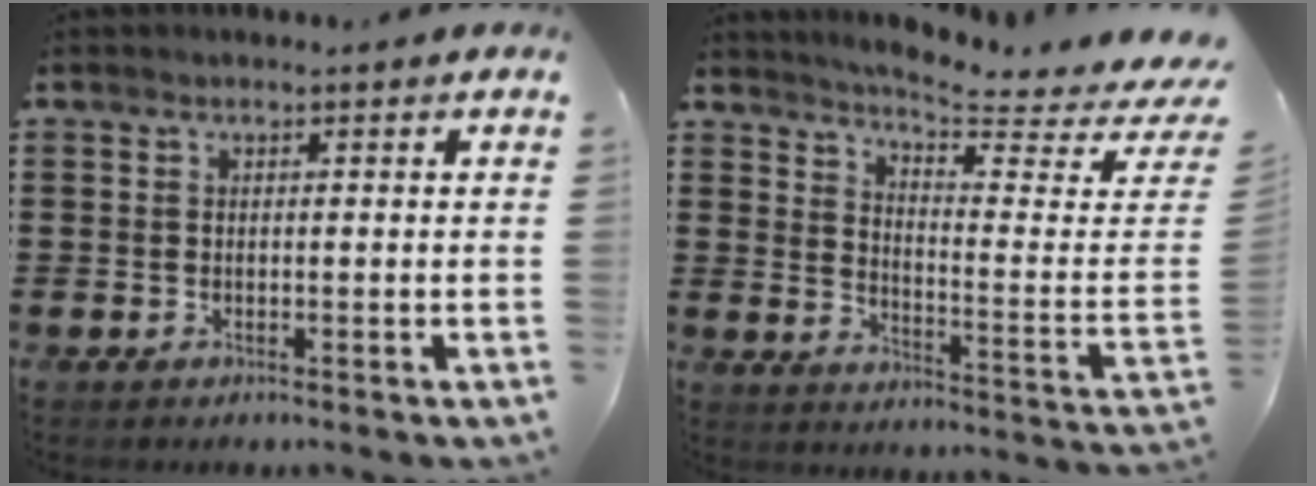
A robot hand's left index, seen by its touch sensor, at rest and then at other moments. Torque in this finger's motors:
{"motor_torque": [1.66, -0.49, 0.23, 0.07]}